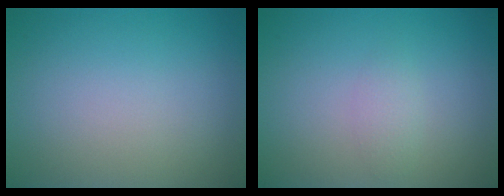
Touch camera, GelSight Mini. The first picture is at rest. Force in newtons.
{"total": 1.2, "press": 1.2, "slide": 0.0}